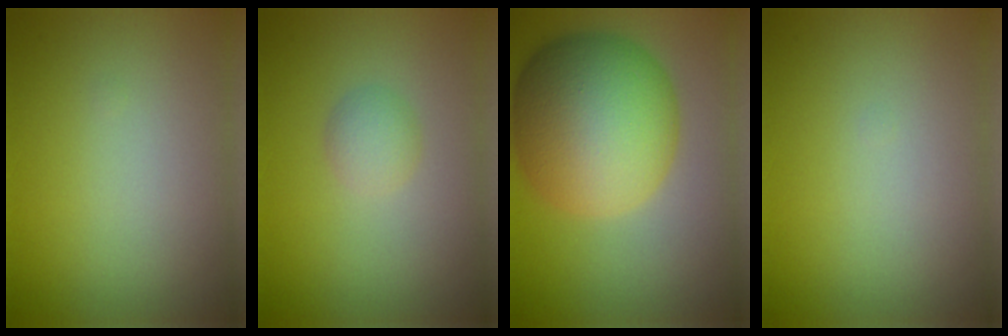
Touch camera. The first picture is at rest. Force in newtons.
{"total": 1.6, "press": 1.6, "slide": 0.1}
{"total": 12.1, "press": 12.1, "slide": 0.1}
{"total": 0.0}